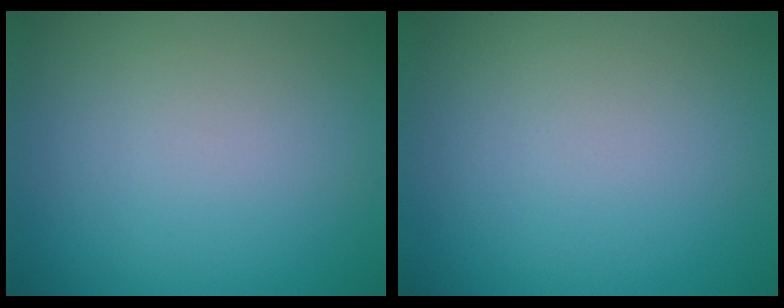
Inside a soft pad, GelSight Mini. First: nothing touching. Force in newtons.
{"total": 0.0}